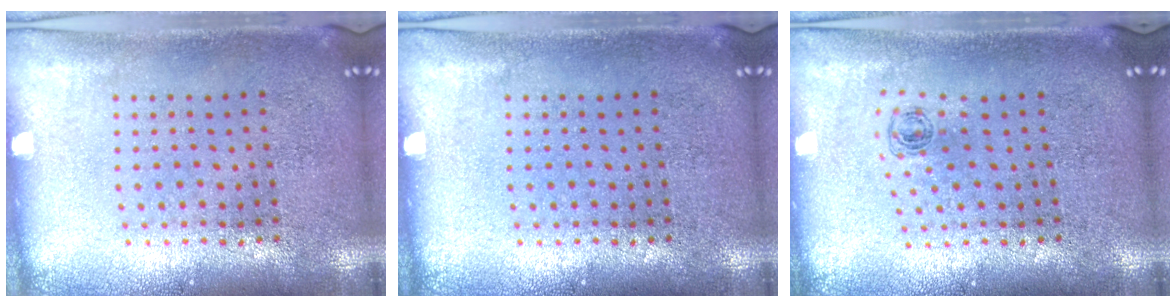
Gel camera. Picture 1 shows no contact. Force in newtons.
{"total": 0.0}
{"total": 0.5, "press": 0.3, "slide": 0.4}